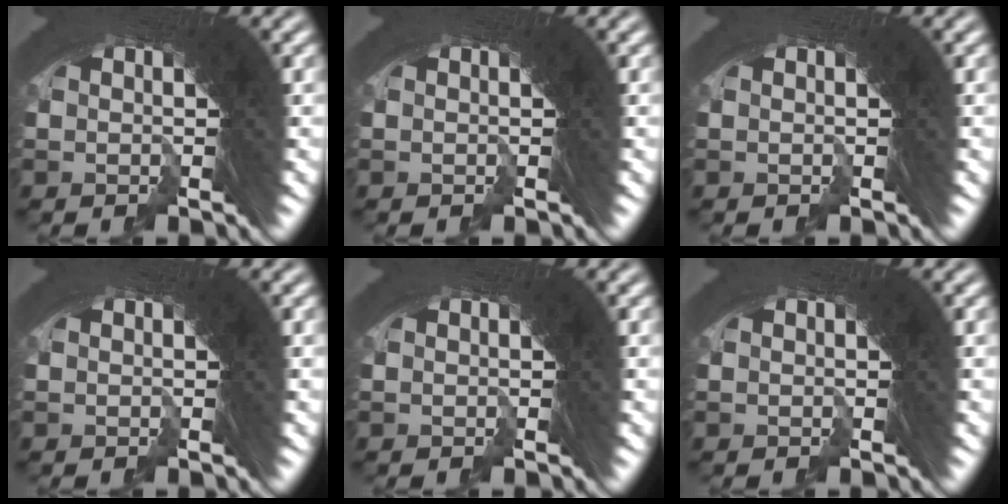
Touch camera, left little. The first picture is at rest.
{"total": 0.0}
{"total": 0.0}
{"total": 0.0}
{"total": 0.0}
{"total": 0.0}